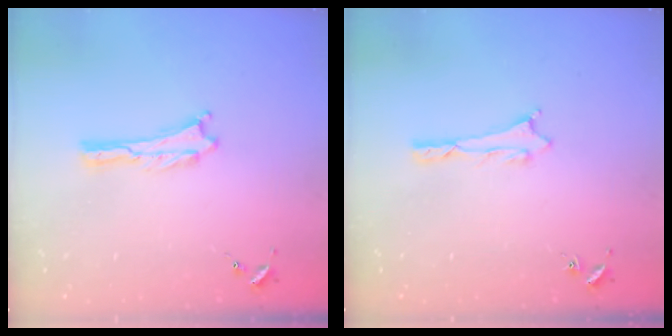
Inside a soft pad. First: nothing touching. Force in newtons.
{"total": 0.8, "press": 0.8, "slide": 0.2}